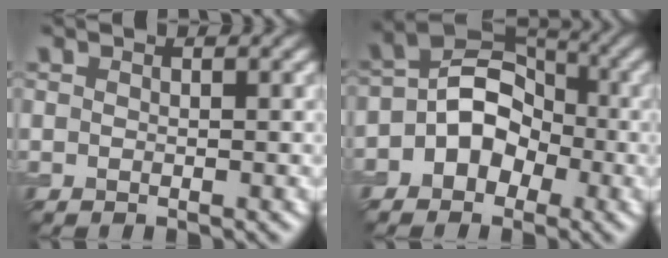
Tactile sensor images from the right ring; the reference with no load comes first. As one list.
[{"total": 6.0, "force": [-1.5, 4.6, 3.4], "torque": [-0.020, 0.014, -0.042]}]